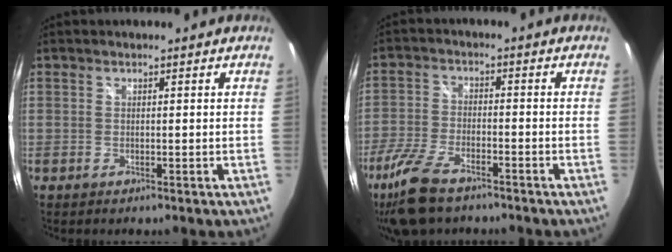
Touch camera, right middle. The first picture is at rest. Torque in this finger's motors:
{"motor_torque": [1.08, -1.06, 0.17, 0.10]}